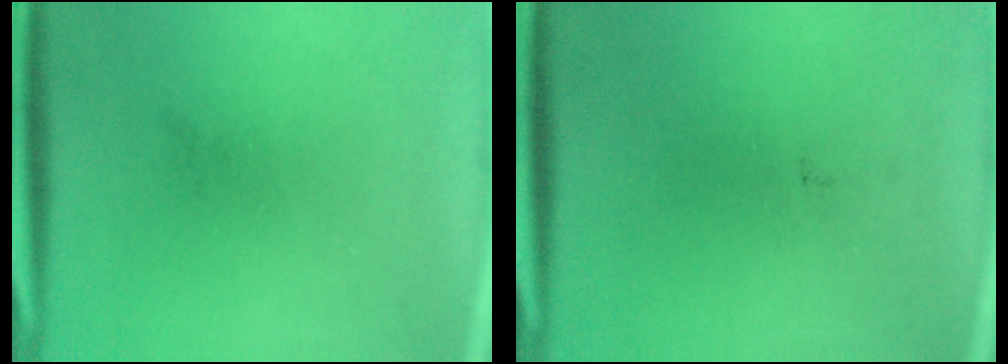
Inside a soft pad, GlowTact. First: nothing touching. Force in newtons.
{"total": 0.0}